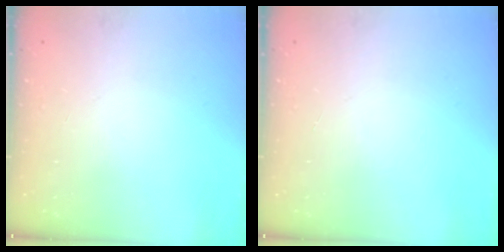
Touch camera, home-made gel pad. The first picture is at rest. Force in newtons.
{"total": 0.0}